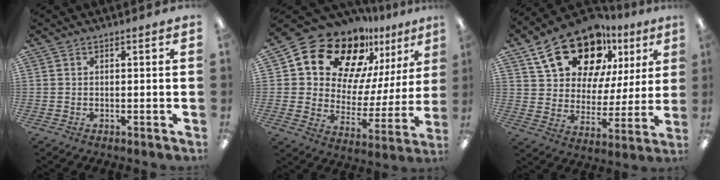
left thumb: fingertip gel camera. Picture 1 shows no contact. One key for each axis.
{"total": 18.3, "fx": 14.3, "fy": 9.2, "fz": 6.7, "tx": -0.135, "ty": -0.107, "tz": 0.256}
{"total": 20.4, "fx": 12.9, "fy": 11.8, "fz": 10.5, "tx": -0.172, "ty": -0.067, "tz": 0.232}